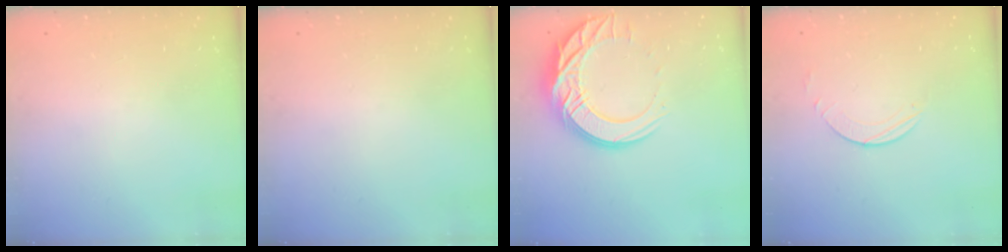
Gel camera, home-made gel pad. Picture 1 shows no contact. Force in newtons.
{"total": 0.0}
{"total": 18.7, "press": 18.6, "slide": 1.8}
{"total": 3.9, "press": 3.9, "slide": 0.3}